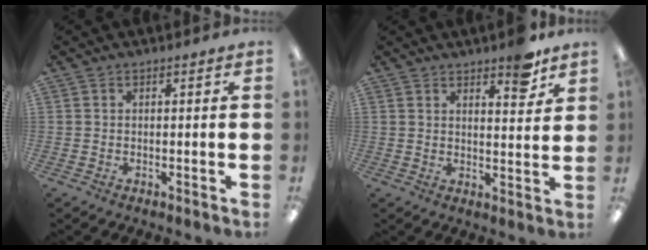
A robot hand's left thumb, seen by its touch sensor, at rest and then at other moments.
{"total": 6.7, "force": [5.1, 2.2, 3.6], "torque": [-0.028, -0.036, 0.081]}